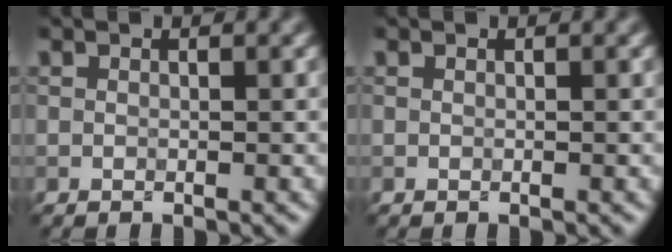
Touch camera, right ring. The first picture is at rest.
{"total": 0.0}